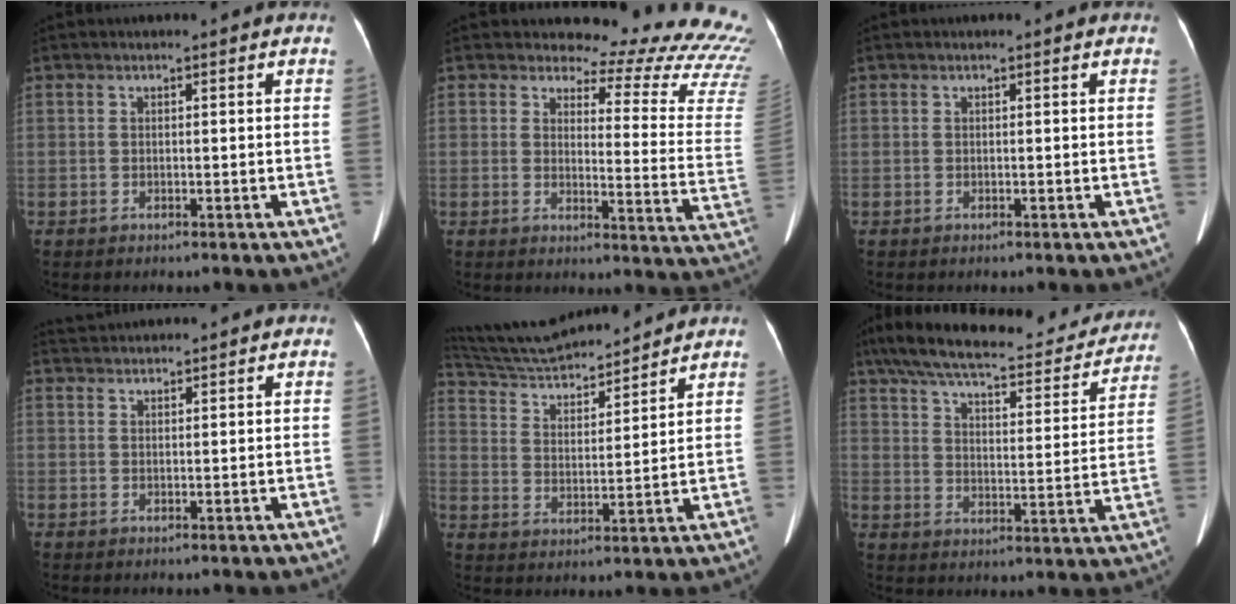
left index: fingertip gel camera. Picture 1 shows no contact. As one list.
[{"total": 18.3, "force": [18.0, 3.1, 1.6], "torque": [0.020, -0.158, 0.161]}, {"total": 0.0}, {"total": 3.8, "force": [3.7, 0.0, 0.7], "torque": [-0.011, 0.023, 0.065]}, {"total": 16.7, "force": [15.6, 1.8, 5.6], "torque": [-0.101, 0.015, 0.266]}, {"total": 26.6, "force": [22.5, 6.7, 12.5], "torque": [-0.201, -0.001, 0.296]}]